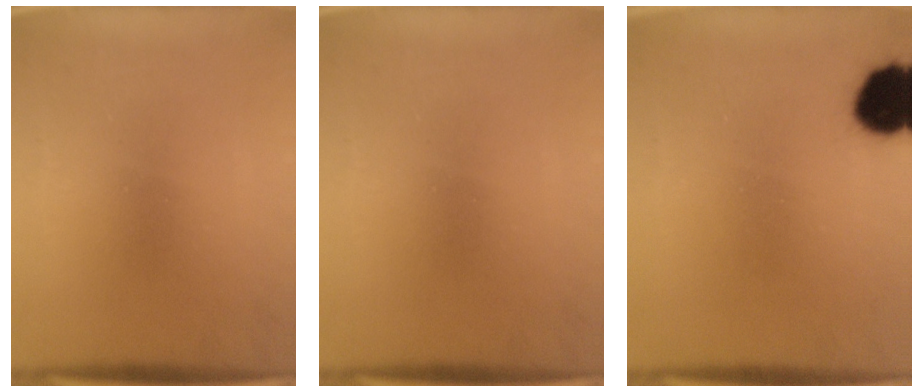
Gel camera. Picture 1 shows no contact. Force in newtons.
{"total": 0.0}
{"total": 10.6}